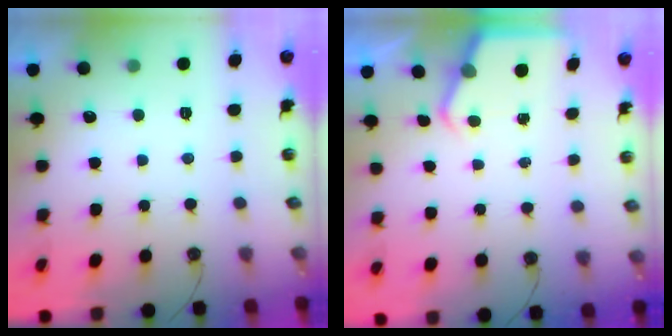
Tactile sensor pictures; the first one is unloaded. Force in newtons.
{"total": 4.1, "press": 4.1, "slide": 0.3}